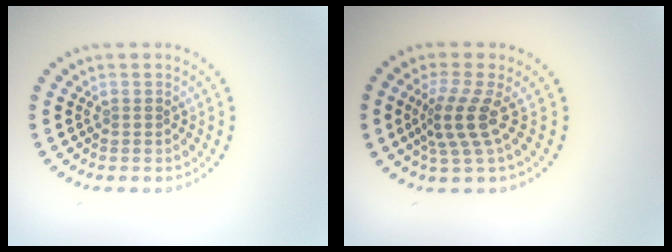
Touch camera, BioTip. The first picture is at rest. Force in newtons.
{"total": 3.3, "press": 2.3, "slide": 2.4}